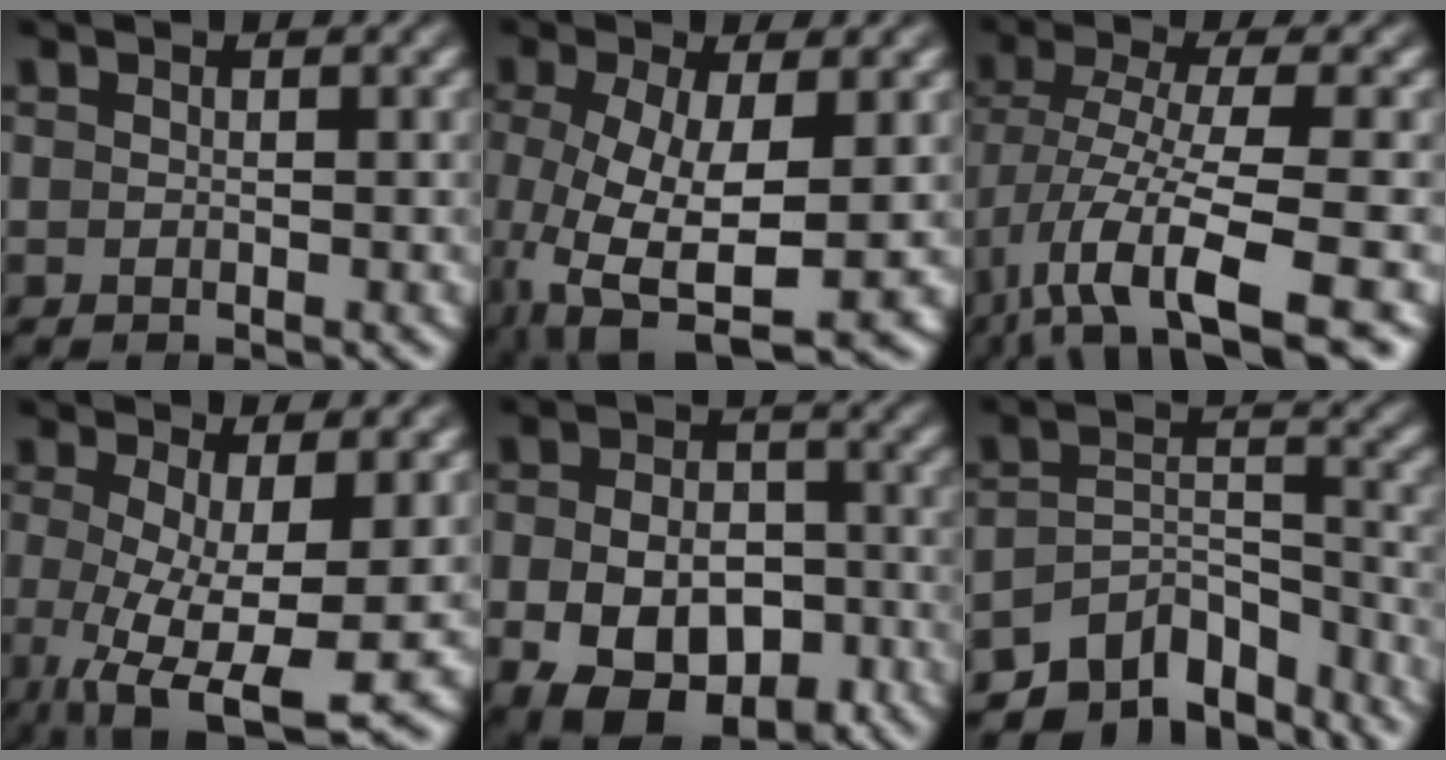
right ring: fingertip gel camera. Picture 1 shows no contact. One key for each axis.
{"total": 10.3, "fx": -2.8, "fy": 5.7, "fz": 8.1, "tx": -0.176, "ty": -0.057, "tz": -0.014}
{"total": 9.5, "fx": -5.7, "fy": 3.5, "fz": 6.8, "tx": -0.142, "ty": -0.051, "tz": -0.064}
{"total": 8.3, "fx": -2.7, "fy": 3.8, "fz": 6.9, "tx": -0.149, "ty": -0.058, "tz": -0.016}
{"total": 11.7, "fx": -5.0, "fy": 8.3, "fz": 6.5, "tx": -0.114, "ty": -0.049, "tz": -0.064}
{"total": 10.7, "fx": -8.0, "fy": 5.3, "fz": 4.8, "tx": -0.072, "ty": -0.039, "tz": -0.115}